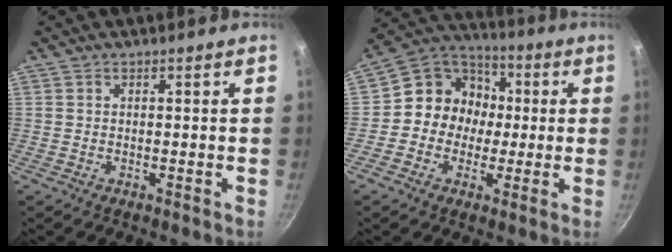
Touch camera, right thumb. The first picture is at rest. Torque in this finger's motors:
{"motor_torque": [-0.54, 0.87, 0.26, 0.27, 0.08]}